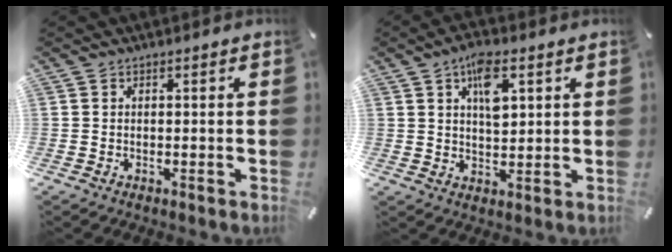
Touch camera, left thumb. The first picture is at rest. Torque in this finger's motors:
{"motor_torque": [1.44, 1.57, 0.71, -0.79, 0.37]}